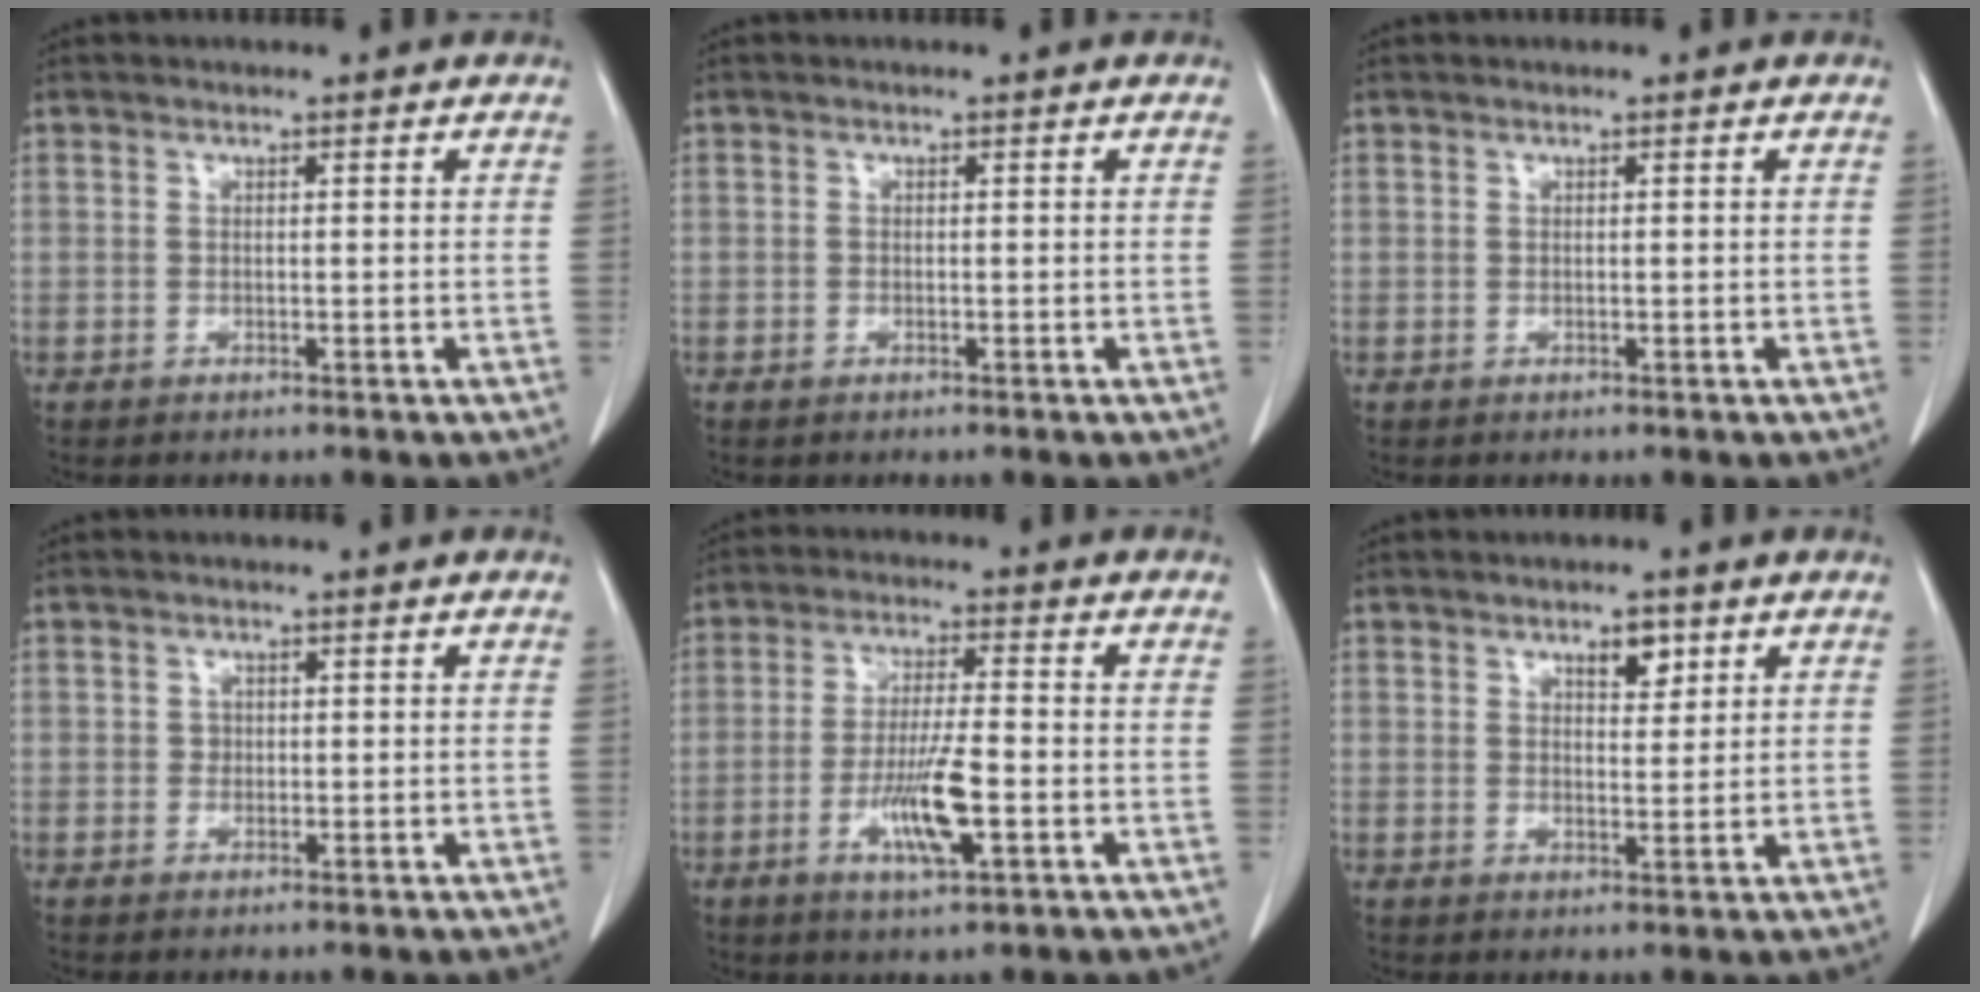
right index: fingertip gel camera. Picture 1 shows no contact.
{"total": 0.9, "force": [-0.4, 0.6, 0.5], "torque": [-0.011, 0.002, -0.005]}
{"total": 0.0}
{"total": 1.3, "force": [0.0, 1.2, 0.5], "torque": [-0.010, 0.010, 0.003]}
{"total": 8.7, "force": [-2.9, 1.5, 8.1], "torque": [-0.154, -0.005, -0.049]}
{"total": 3.9, "force": [2.0, 1.8, 2.8], "torque": [-0.045, 0.001, 0.035]}